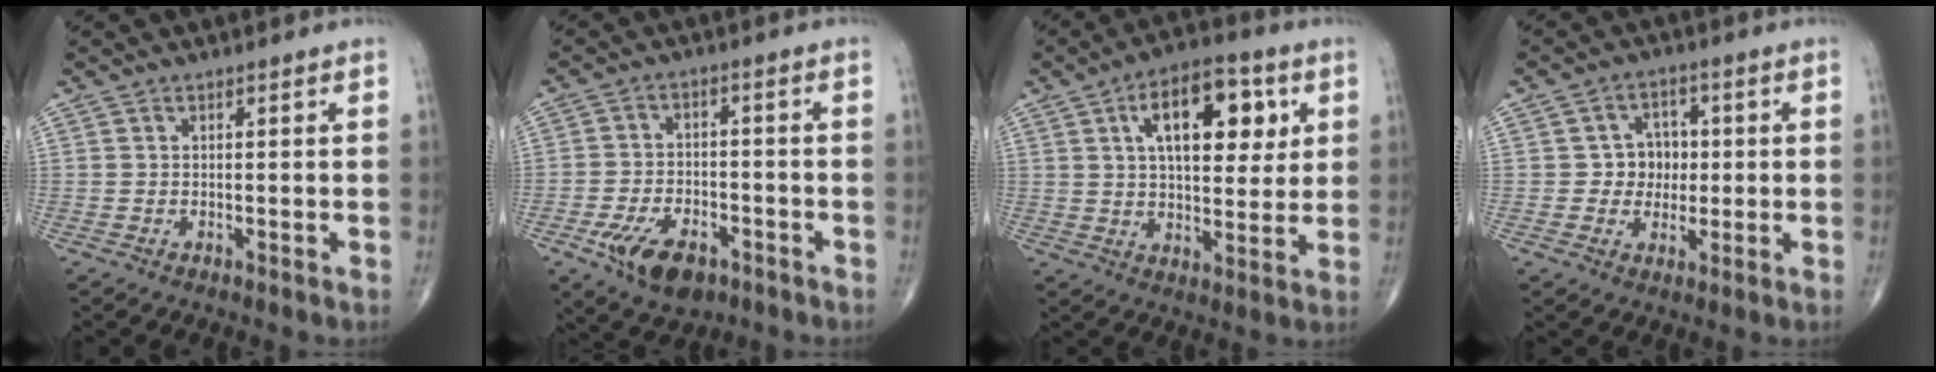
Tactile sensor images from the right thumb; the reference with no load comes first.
{"total": 10.3, "force": [-5.3, 5.6, 6.8], "torque": [-0.109, 0.019, -0.086]}
{"total": 16.1, "force": [5.3, 8.1, 12.9], "torque": [-0.156, -0.004, 0.079]}
{"total": 6.0, "force": [0.1, 5.4, 2.6], "torque": [0.007, 0.013, -0.005]}